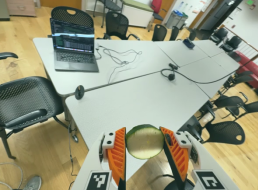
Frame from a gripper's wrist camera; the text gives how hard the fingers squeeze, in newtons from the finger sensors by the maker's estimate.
{"total": 8.5, "left": 8.1, "right": 8.9}